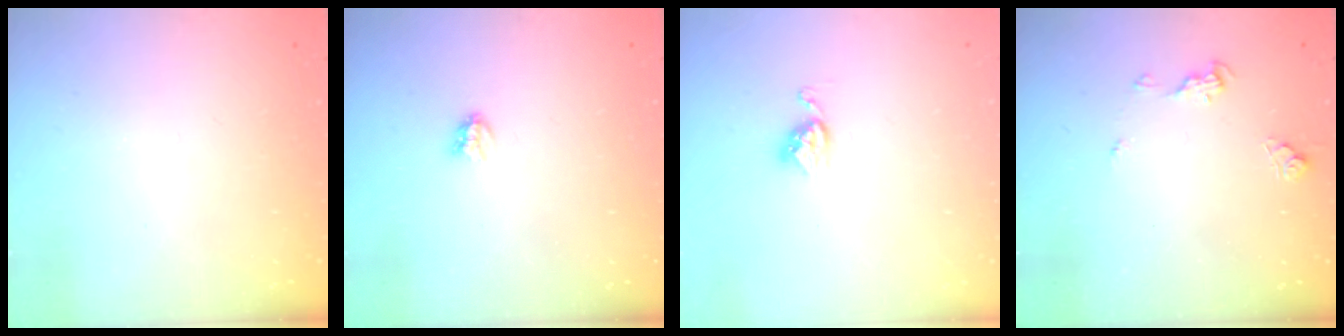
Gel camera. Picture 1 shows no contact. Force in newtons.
{"total": 2.9, "press": 2.9, "slide": 0.3}
{"total": 4.2, "press": 4.2, "slide": 0.4}
{"total": 7.0, "press": 6.9, "slide": 0.7}